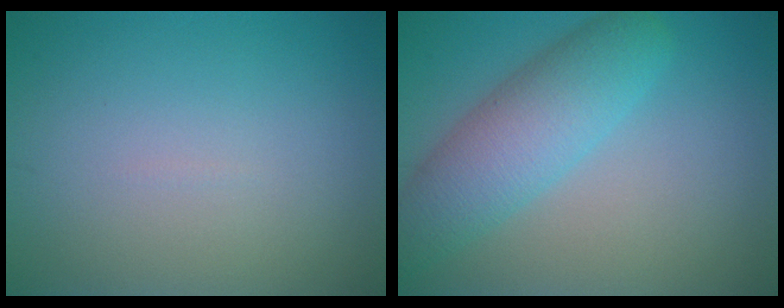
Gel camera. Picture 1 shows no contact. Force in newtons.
{"total": 5.8, "press": 5.8, "slide": 0.2}